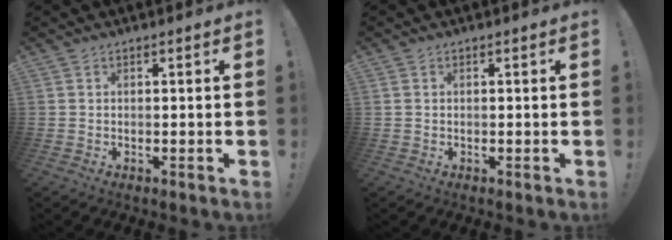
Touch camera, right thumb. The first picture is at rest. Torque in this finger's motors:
{"motor_torque": [0.36, 0.16, 0.15, -0.16, 0.07]}